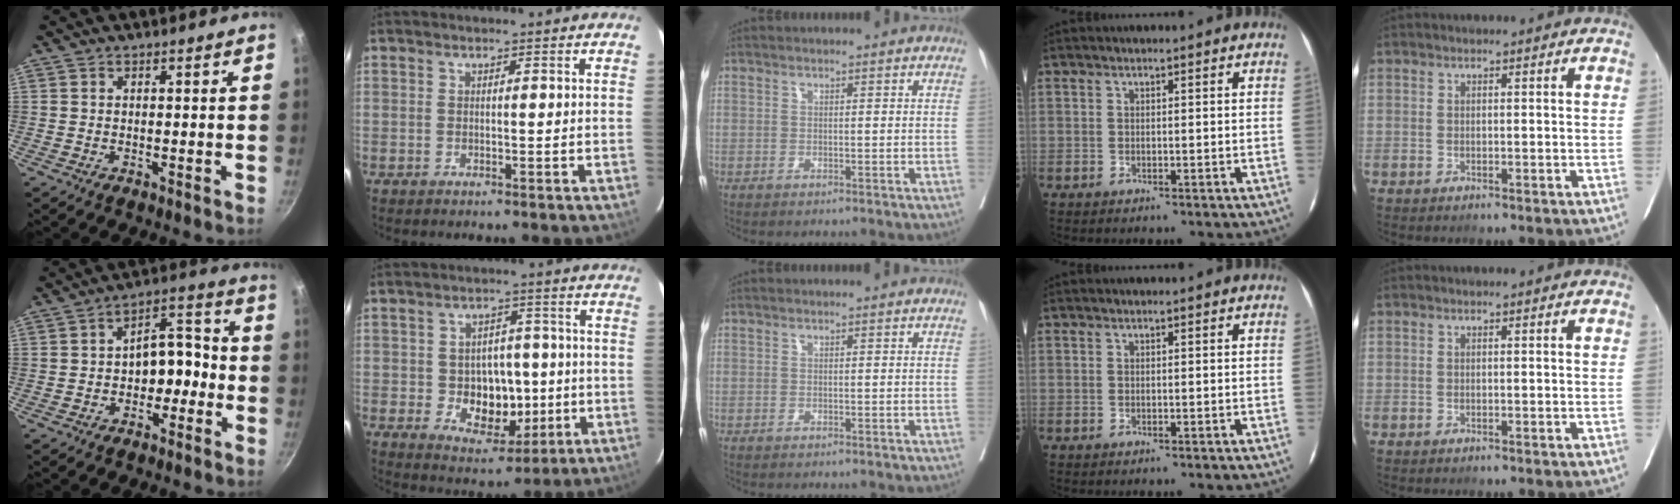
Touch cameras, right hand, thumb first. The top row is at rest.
{"thumb": {"total": 9.2, "force": [-1.7, 5.9, 6.9], "torque": [-0.063, 0.042, -0.039]}, "index": {"total": 9.4, "force": [-1.3, 6.5, 6.7], "torque": [-0.102, 0.013, -0.007]}}